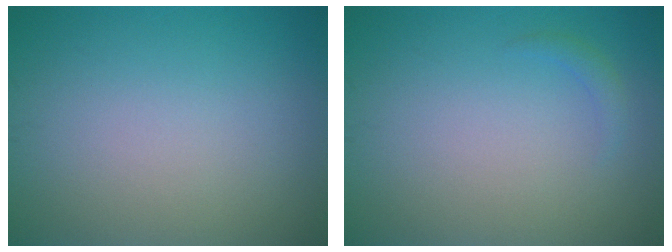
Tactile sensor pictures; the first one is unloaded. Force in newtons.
{"total": 0.9, "press": 0.9, "slide": 0.0}